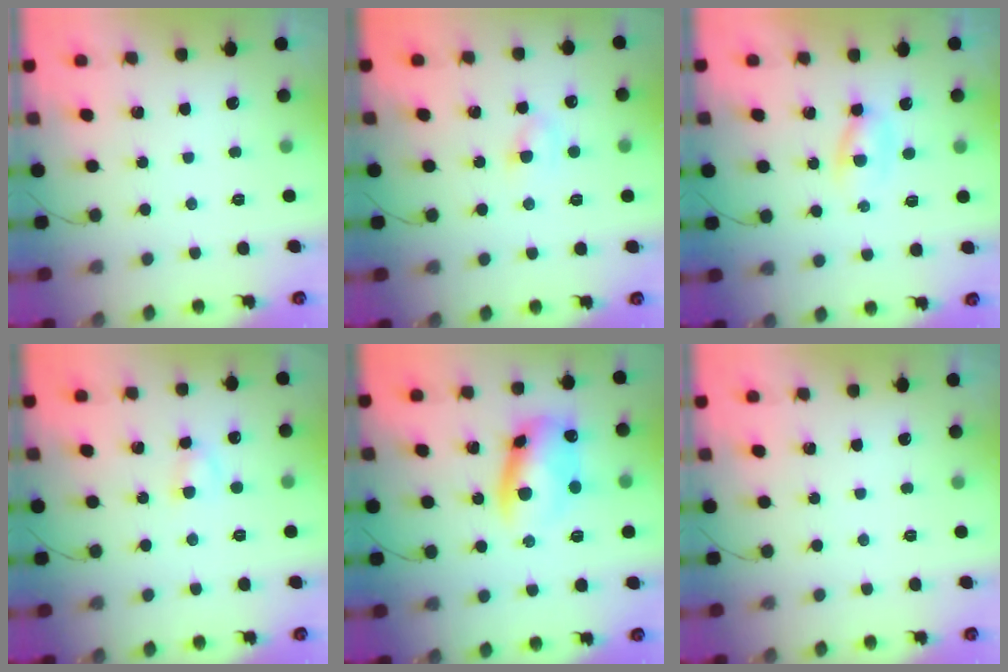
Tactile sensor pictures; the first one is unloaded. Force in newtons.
{"total": 3.2, "press": 3.0, "slide": 1.1}
{"total": 2.8, "press": 2.5, "slide": 1.1}
{"total": 2.8, "press": 2.6, "slide": 1.2}
{"total": 10.6, "press": 10.5, "slide": 1.2}
{"total": 0.0}